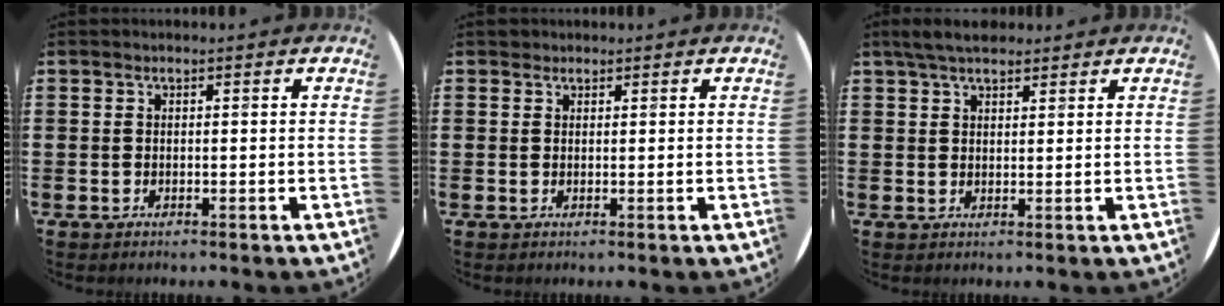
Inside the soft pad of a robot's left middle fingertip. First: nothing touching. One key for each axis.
{"total": 0.7, "fx": 0.6, "fy": 0.3, "fz": -0.1, "tx": 0.001, "ty": 0.003, "tz": 0.012}
{"total": 3.9, "fx": 3.3, "fy": 1.1, "fz": 1.7, "tx": -0.041, "ty": 0.000, "tz": 0.061}